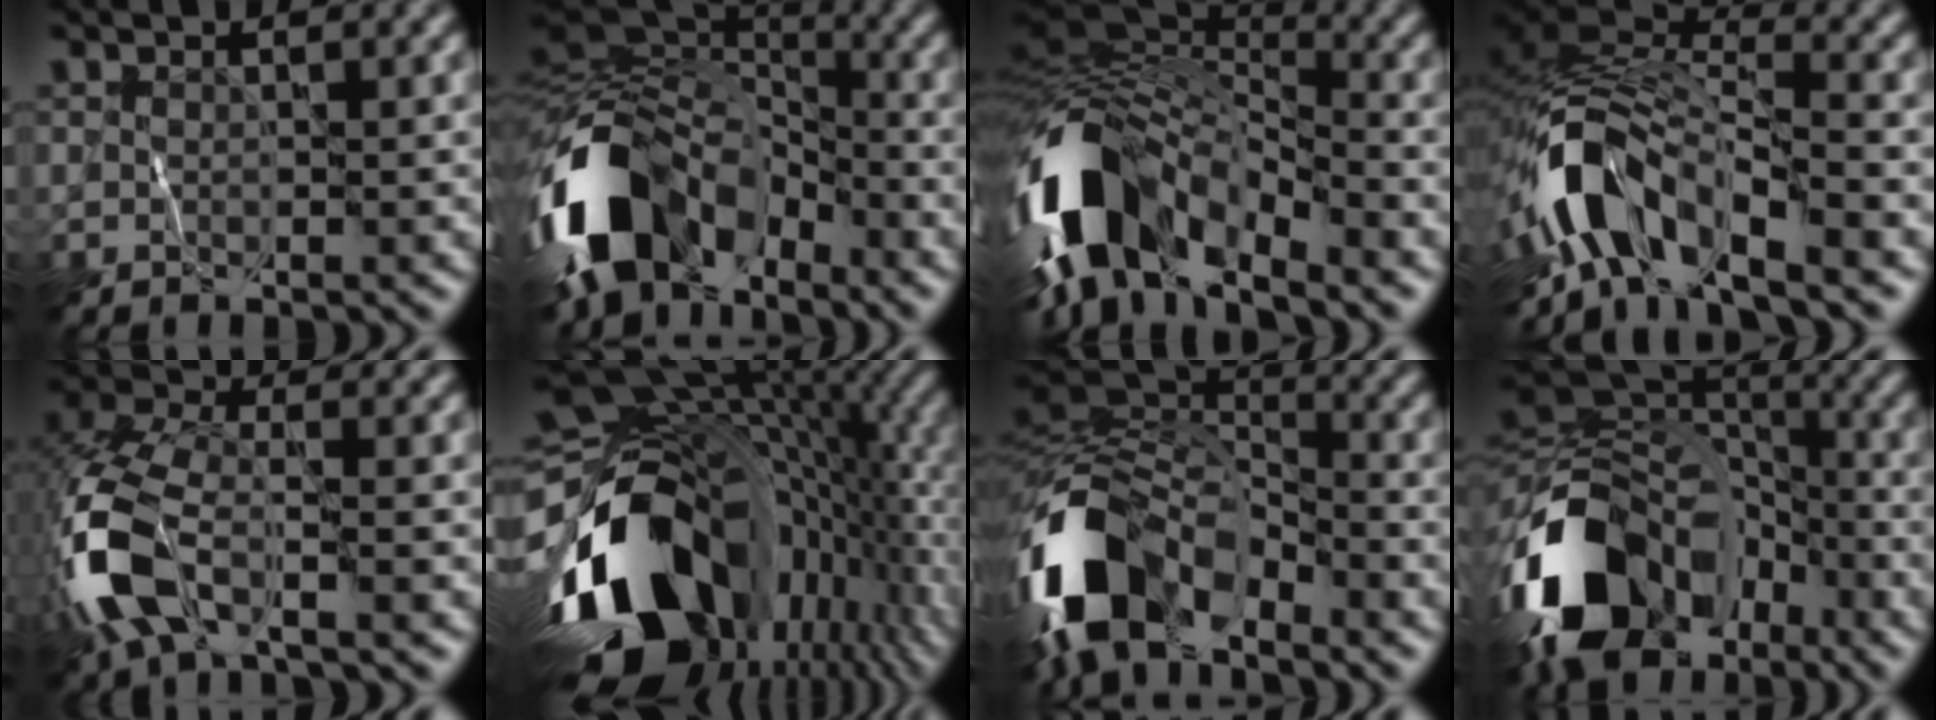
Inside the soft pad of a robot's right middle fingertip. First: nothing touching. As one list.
[{"total": 14.9, "force": [-6.2, 9.7, 9.5], "torque": [-0.211, -0.004, -0.124]}, {"total": 13.3, "force": [-6.2, 6.8, 9.7], "torque": [-0.202, -0.002, -0.118]}, {"total": 8.3, "force": [-5.2, 3.2, 5.6], "torque": [-0.093, 0.012, -0.109]}, {"total": 9.3, "force": [-3.4, 4.5, 7.3], "torque": [-0.186, -0.003, -0.081]}, {"total": 18.6, "force": [-4.5, 11.8, 13.7], "torque": [-0.276, -0.043, -0.061]}, {"total": 11.7, "force": [-6.5, 6.4, 7.4], "torque": [-0.147, -0.007, -0.127]}, {"total": 15.2, "force": [-7.0, 10.5, 8.5], "torque": [-0.187, -0.005, -0.133]}]